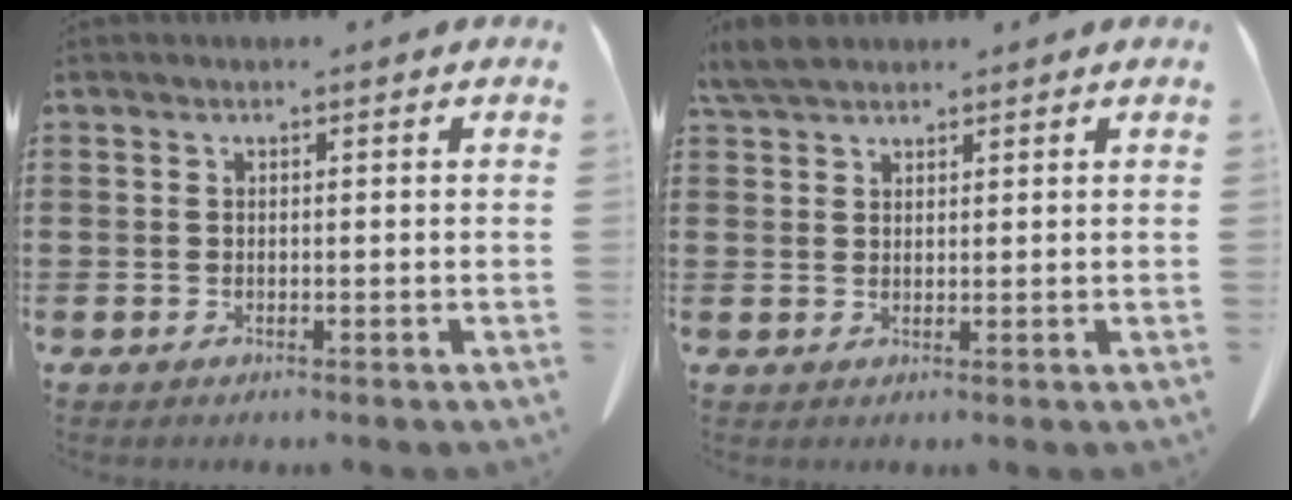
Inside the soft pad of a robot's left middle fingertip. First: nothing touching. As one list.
[{"total": 3.8, "force": [3.3, 1.1, 1.6], "torque": [-0.040, 0.002, 0.063]}]